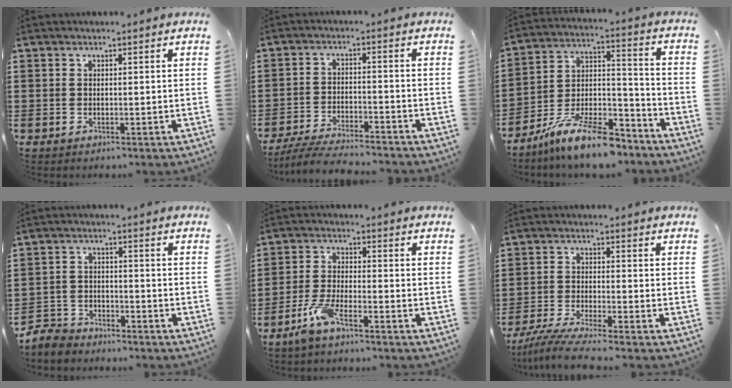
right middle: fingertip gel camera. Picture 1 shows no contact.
{"total": 5.4, "force": [-5.1, 0.2, 1.6], "torque": [-0.039, -0.007, -0.102]}
{"total": 12.6, "force": [-10.5, 2.4, 6.6], "torque": [-0.123, 0.034, -0.199]}
{"total": 4.9, "force": [-4.8, 1.0, 0.4], "torque": [-0.024, 0.003, -0.101]}
{"total": 5.4, "force": [-3.7, 1.2, 3.8], "torque": [-0.097, -0.007, -0.074]}
{"total": 4.6, "force": [-4.1, -0.4, 2.1], "torque": [-0.065, -0.024, -0.084]}